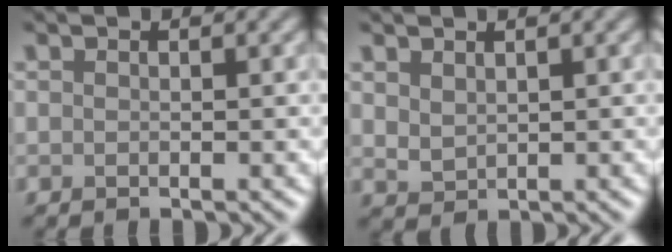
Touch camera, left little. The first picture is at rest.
{"total": 1.5, "force": [1.1, 0.8, 0.7], "torque": [-0.015, -0.003, 0.027]}